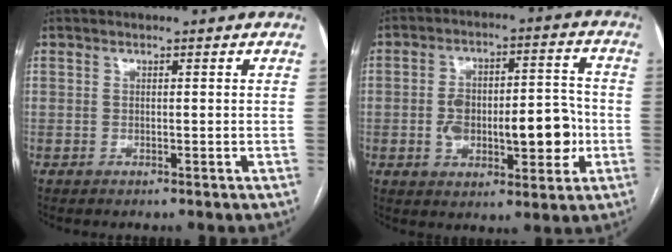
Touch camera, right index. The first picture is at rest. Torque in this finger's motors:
{"motor_torque": [0.47, -0.08, 0.29, 0.08]}